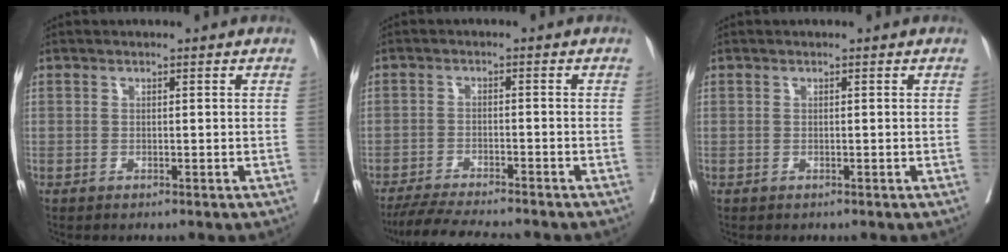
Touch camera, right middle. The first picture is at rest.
{"total": 9.4, "force": [-8.5, 0.4, 4.1], "torque": [-0.058, -0.017, -0.135]}
{"total": 0.0}